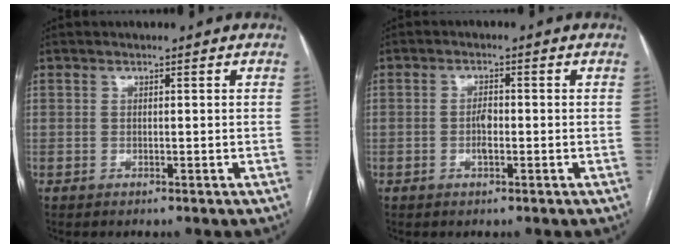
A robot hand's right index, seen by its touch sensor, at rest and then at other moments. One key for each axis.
{"total": 2.8, "fx": -0.5, "fy": 0.8, "fz": 2.6, "tx": -0.055, "ty": 0.000, "tz": -0.009}